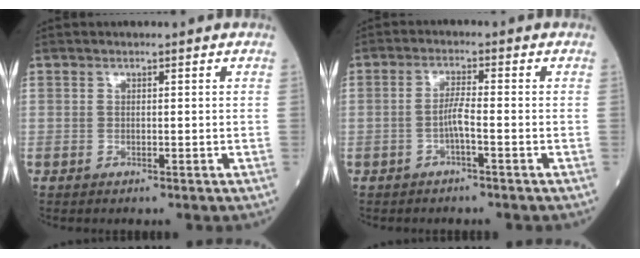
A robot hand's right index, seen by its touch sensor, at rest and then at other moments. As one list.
[{"total": 2.9, "force": [-1.2, 0.0, 2.6], "torque": [-0.050, 0.004, -0.025]}]